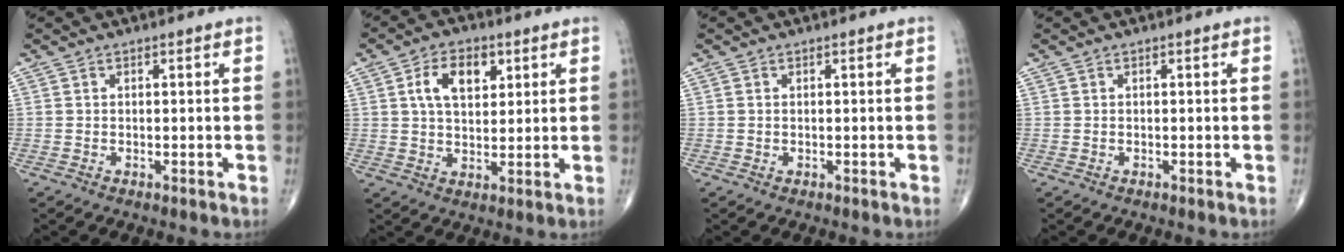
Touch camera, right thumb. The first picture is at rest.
{"total": 8.5, "force": [3.0, 5.1, 6.1], "torque": [-0.087, -0.004, 0.050]}
{"total": 0.0}
{"total": 0.0}